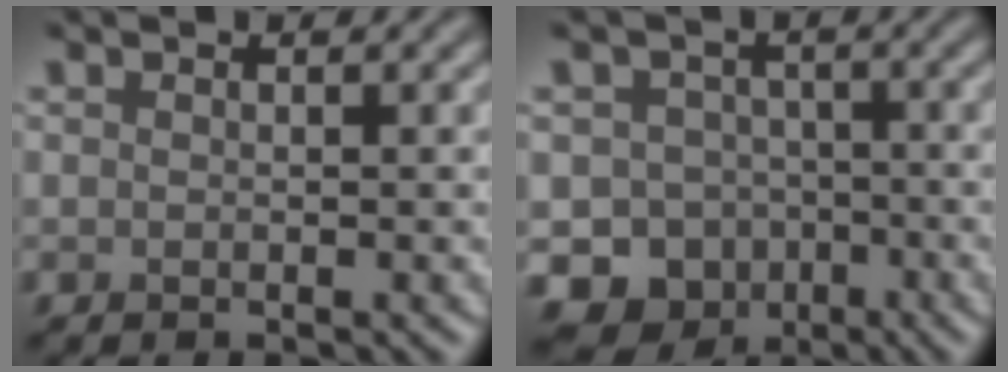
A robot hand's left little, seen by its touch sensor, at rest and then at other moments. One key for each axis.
{"total": 10.9, "fx": -6.0, "fy": 8.9, "fz": 1.6, "tx": -0.010, "ty": -0.041, "tz": -0.105}